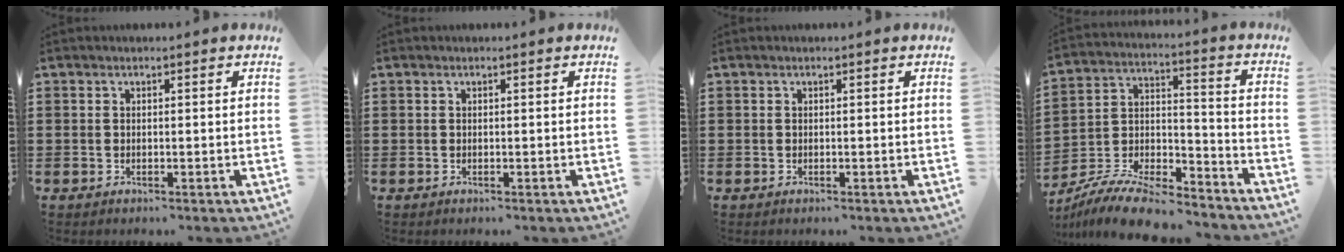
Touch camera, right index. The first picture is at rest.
{"total": 0.0}
{"total": 0.0}
{"total": 11.0, "force": [-9.8, 2.1, 4.7], "torque": [-0.084, 0.025, -0.191]}